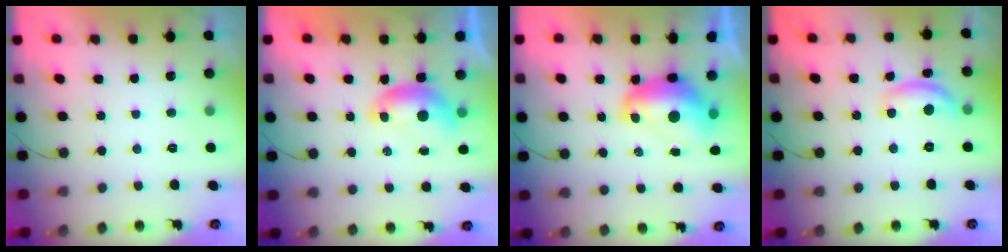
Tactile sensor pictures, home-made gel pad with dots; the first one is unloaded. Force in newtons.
{"total": 6.9, "press": 6.9, "slide": 0.9}
{"total": 11.4, "press": 11.3, "slide": 1.2}
{"total": 10.6, "press": 10.6, "slide": 0.6}